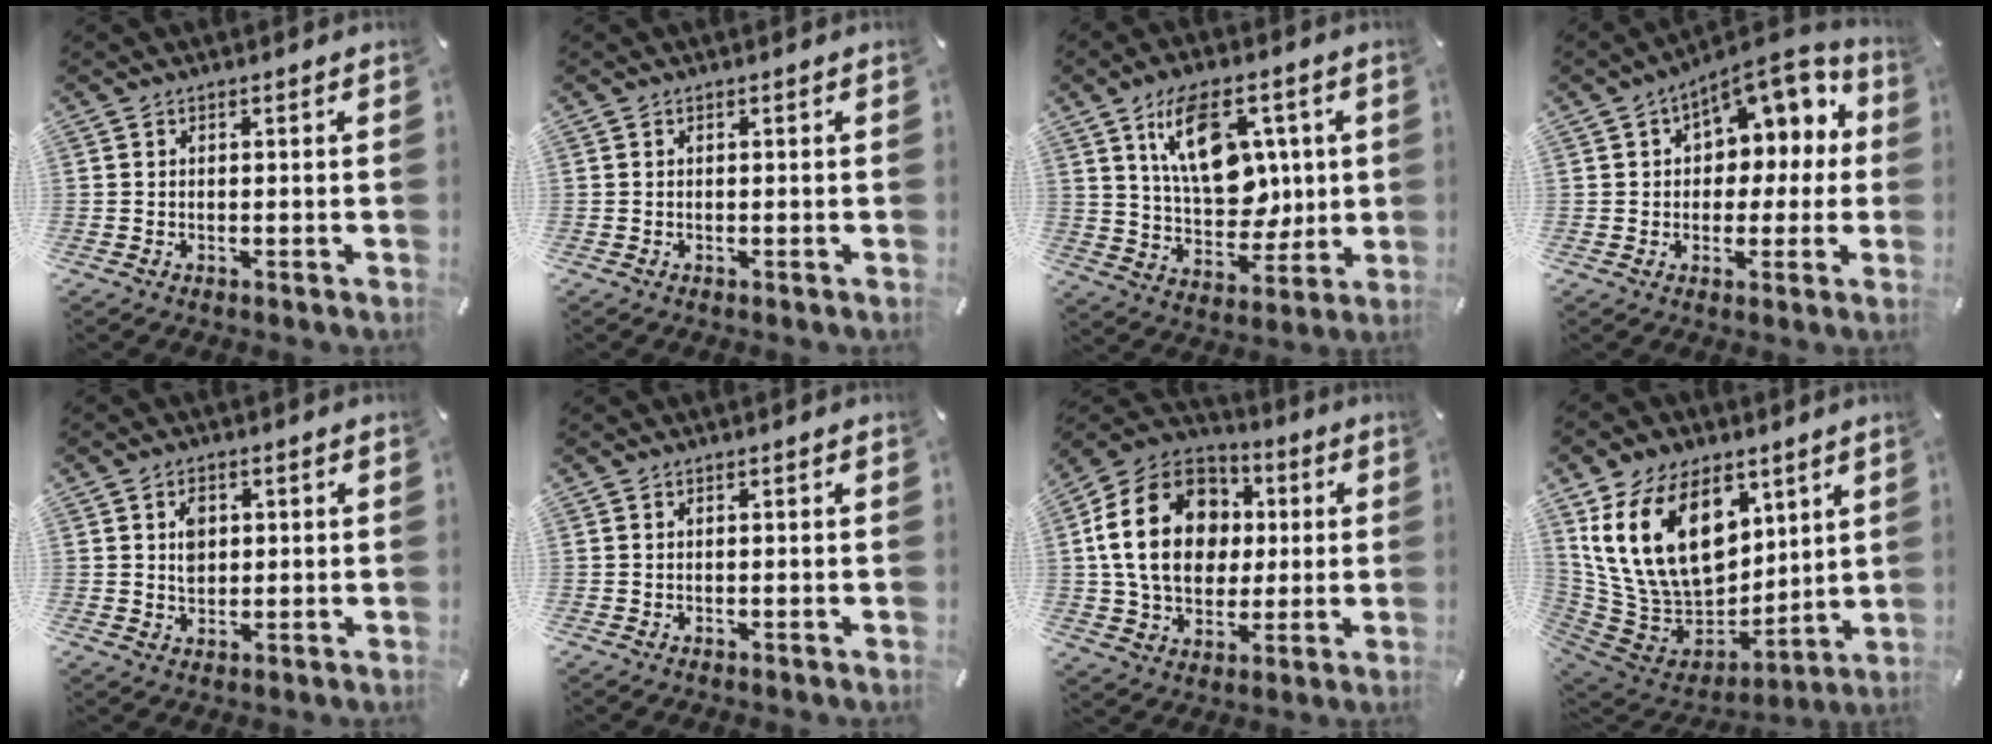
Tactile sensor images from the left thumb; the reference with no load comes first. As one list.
[{"total": 0.0}, {"total": 16.4, "force": [5.4, 10.7, 11.2], "torque": [-0.181, -0.001, 0.100]}, {"total": 10.9, "force": [5.2, 7.2, 6.3], "torque": [-0.075, -0.038, 0.091]}, {"total": 4.0, "force": [0.8, 3.2, 2.2], "torque": [-0.033, 0.002, 0.009]}, {"total": 0.0}, {"total": 20.8, "force": [2.3, 16.5, 12.4], "torque": [-0.234, 0.015, 0.042]}, {"total": 22.7, "force": [8.9, 15.4, 14.1], "torque": [-0.292, -0.044, 0.162]}]